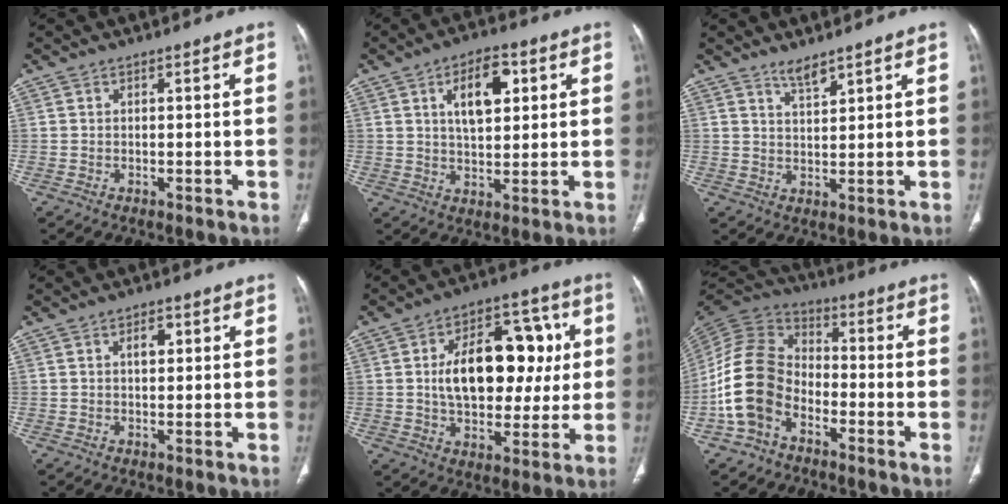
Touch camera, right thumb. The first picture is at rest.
{"total": 9.7, "force": [3.3, 4.9, 7.7], "torque": [-0.095, -0.007, 0.054]}
{"total": 3.0, "force": [2.6, 0.5, 1.4], "torque": [-0.021, -0.024, 0.052]}
{"total": 2.6, "force": [0.8, 1.5, 2.0], "torque": [-0.022, -0.001, 0.012]}
{"total": 19.4, "force": [2.4, 12.0, 15.1], "torque": [-0.186, 0.021, 0.041]}
{"total": 14.4, "force": [-5.5, 10.1, 8.7], "torque": [-0.168, 0.051, -0.118]}